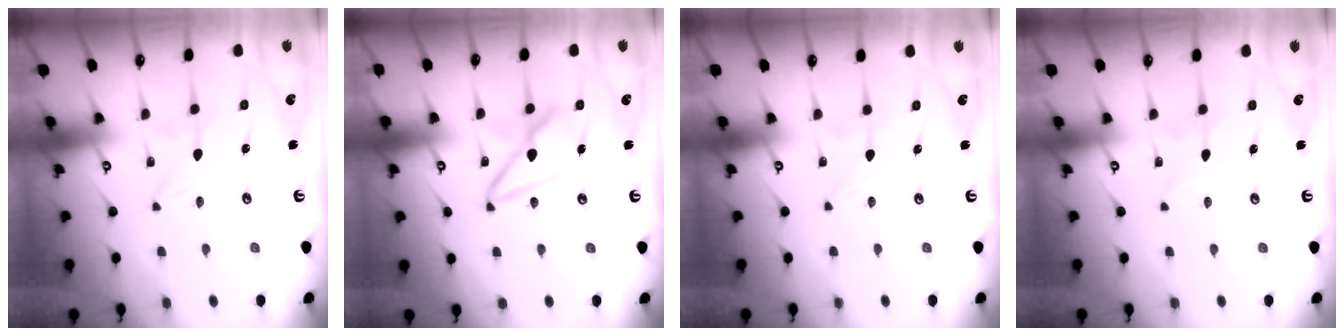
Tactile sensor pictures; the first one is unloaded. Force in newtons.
{"total": 11.2, "press": 11.2, "slide": 0.9}
{"total": 0.0}
{"total": 0.9, "press": 0.9, "slide": 0.1}